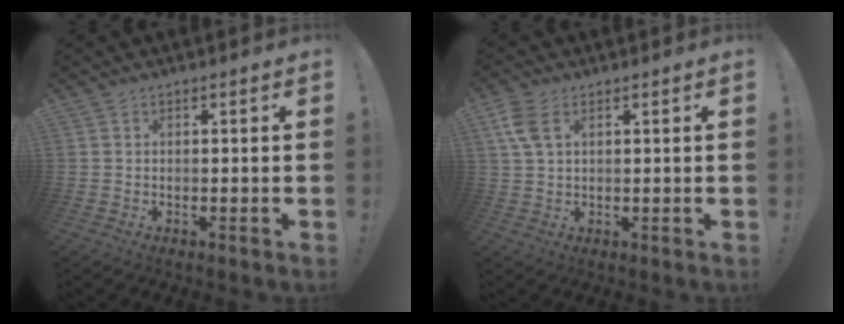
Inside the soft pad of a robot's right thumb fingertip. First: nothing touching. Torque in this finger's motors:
{"motor_torque": [0.17, 0.22, 0.31, 0.44, 0.06]}